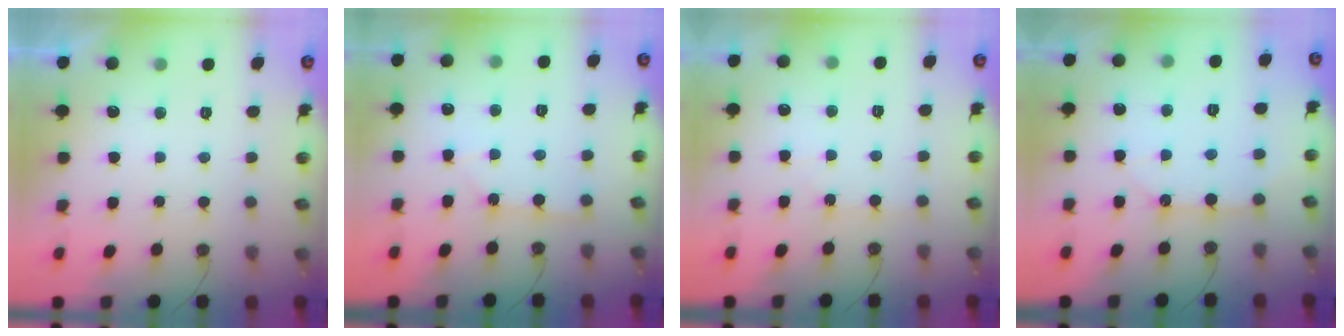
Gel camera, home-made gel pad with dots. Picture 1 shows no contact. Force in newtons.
{"total": 1.3, "press": 1.3, "slide": 0.1}
{"total": 2.1, "press": 2.0, "slide": 0.3}
{"total": 8.0, "press": 8.0, "slide": 0.4}